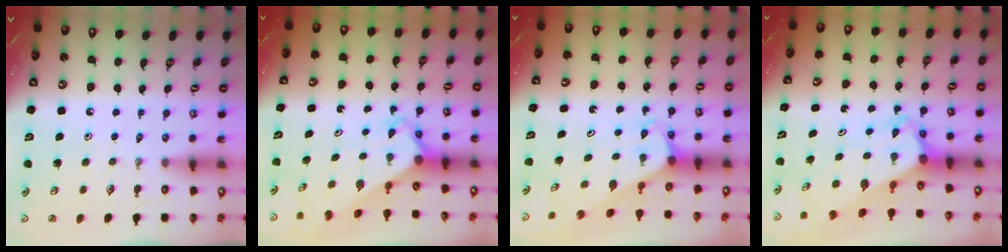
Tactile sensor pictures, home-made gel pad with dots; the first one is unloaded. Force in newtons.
{"total": 3.1, "press": 3.1, "slide": 0.2}
{"total": 2.0, "press": 2.0, "slide": 0.2}
{"total": 4.0, "press": 4.0, "slide": 0.3}